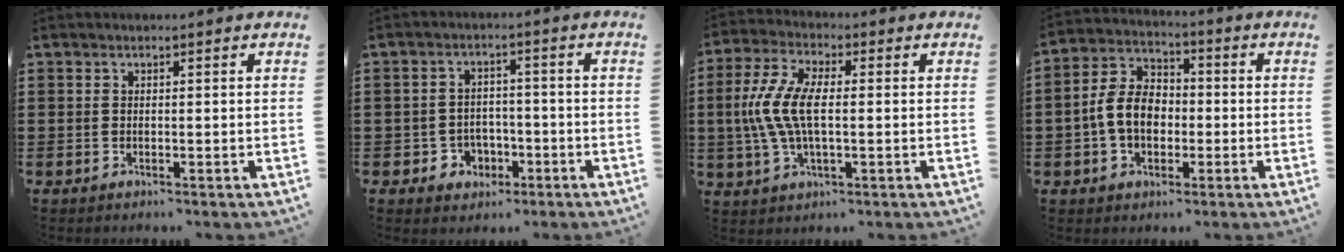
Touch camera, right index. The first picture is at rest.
{"total": 3.6, "force": [-1.7, 3.0, 1.0], "torque": [-0.029, 0.007, -0.036]}
{"total": 9.0, "force": [-0.7, 3.8, 8.2], "torque": [-0.193, -0.005, -0.022]}
{"total": 7.6, "force": [-1.2, 5.4, 5.2], "torque": [-0.128, 0.008, -0.029]}